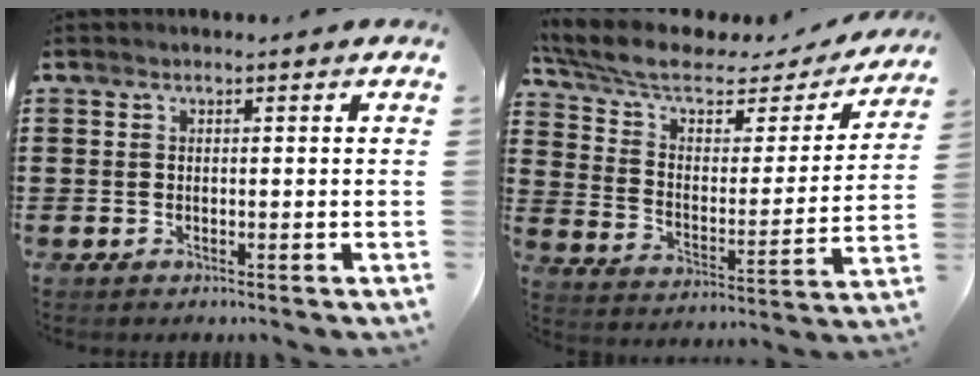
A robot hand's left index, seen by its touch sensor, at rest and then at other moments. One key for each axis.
{"total": 8.0, "fx": 5.7, "fy": 3.0, "fz": 4.7, "tx": -0.115, "ty": -0.032, "tz": 0.097}